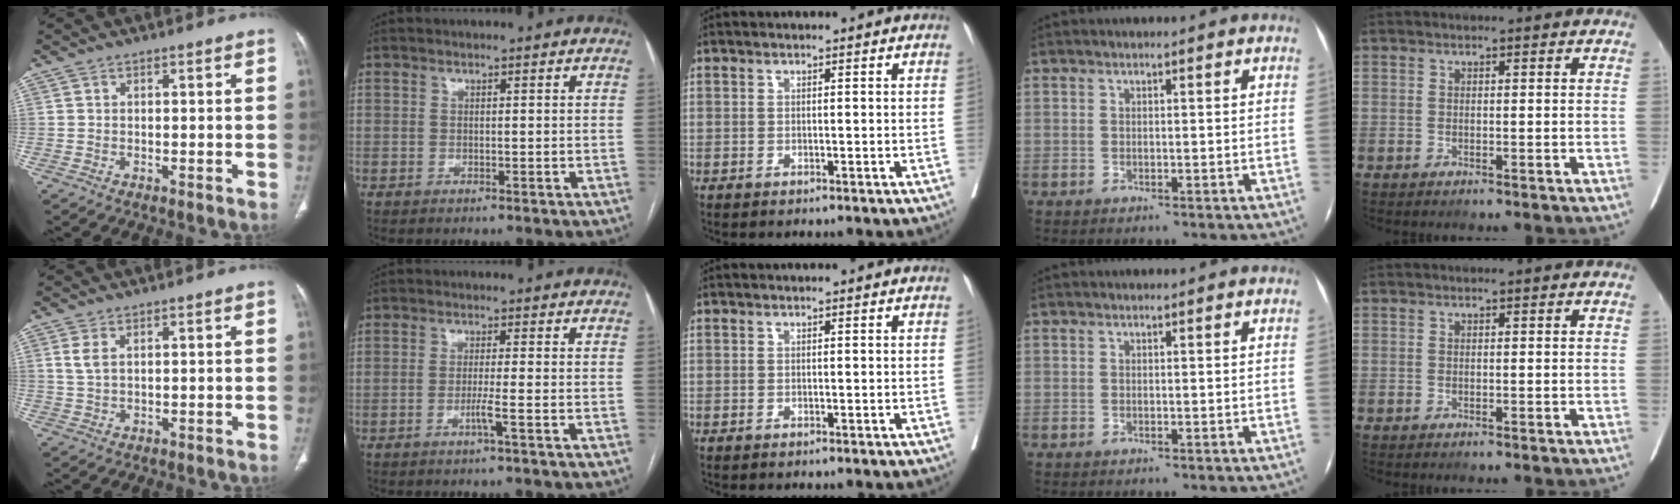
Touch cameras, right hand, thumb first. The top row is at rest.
{"thumb": {"total": 3.3, "force": [1.2, 1.8, 2.5], "torque": [-0.060, 0.004, 0.032]}, "index": {"total": 2.7, "force": [-1.4, -0.6, 2.3], "torque": [-0.045, -0.004, -0.028]}}